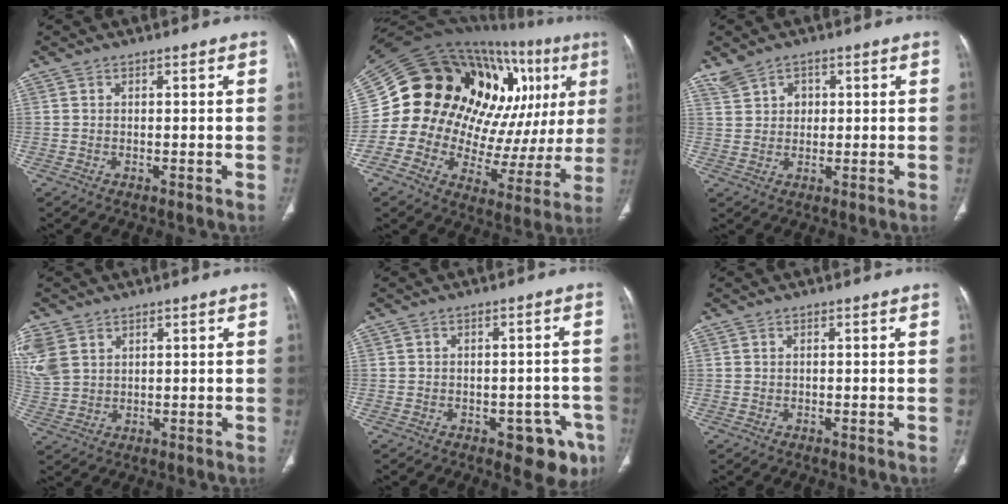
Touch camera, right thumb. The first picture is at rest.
{"total": 30.7, "force": [8.9, 16.2, 24.5], "torque": [-0.337, 0.040, 0.145]}
{"total": 4.2, "force": [2.0, 3.3, 1.8], "torque": [-0.022, -0.001, 0.042]}
{"total": 8.3, "force": [3.6, 6.1, 4.4], "torque": [-0.108, 0.000, 0.086]}
{"total": 7.6, "force": [-3.9, 4.1, 5.1], "torque": [-0.029, 0.018, -0.045]}
{"total": 0.0}